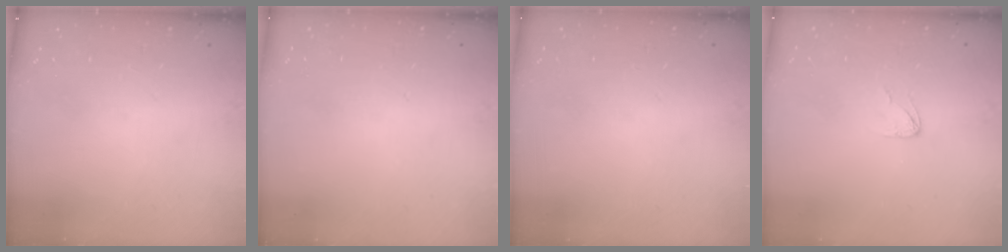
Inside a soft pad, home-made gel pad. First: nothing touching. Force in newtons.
{"total": 0.0}
{"total": 0.0}
{"total": 2.7, "press": 2.7, "slide": 0.2}